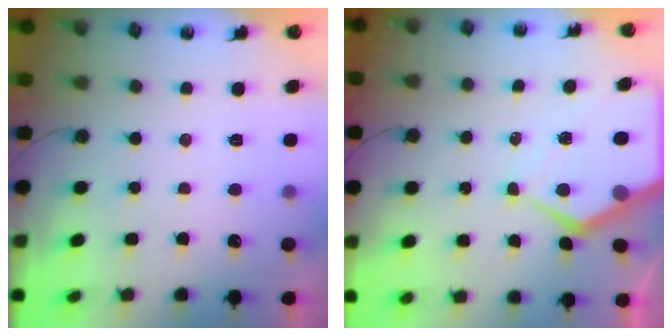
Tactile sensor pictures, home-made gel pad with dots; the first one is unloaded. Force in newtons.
{"total": 10.8, "press": 10.8, "slide": 1.0}